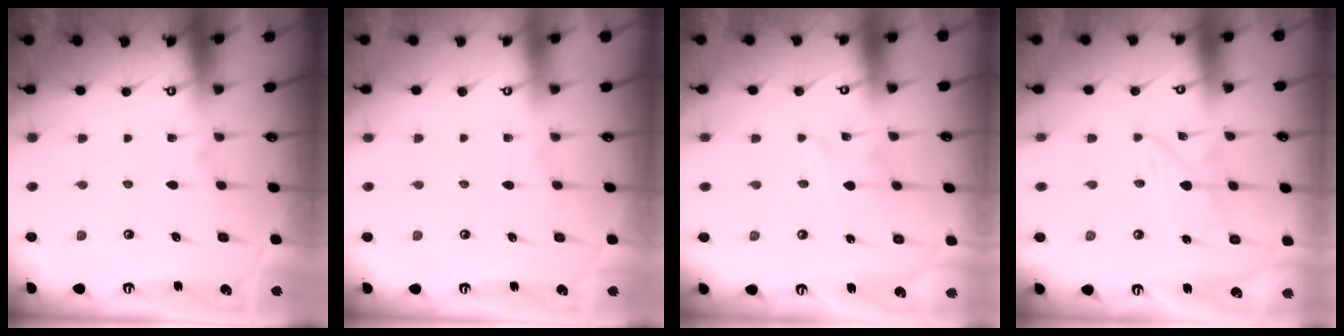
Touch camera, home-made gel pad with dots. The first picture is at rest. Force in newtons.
{"total": 0.0}
{"total": 0.0}
{"total": 2.3, "press": 2.3, "slide": 0.3}